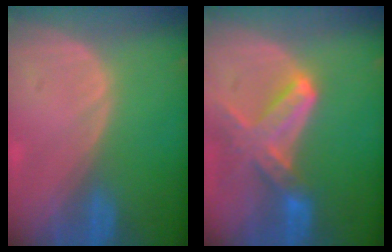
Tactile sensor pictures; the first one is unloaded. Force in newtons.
{"total": 7.7, "press": 6.8, "slide": 3.5}